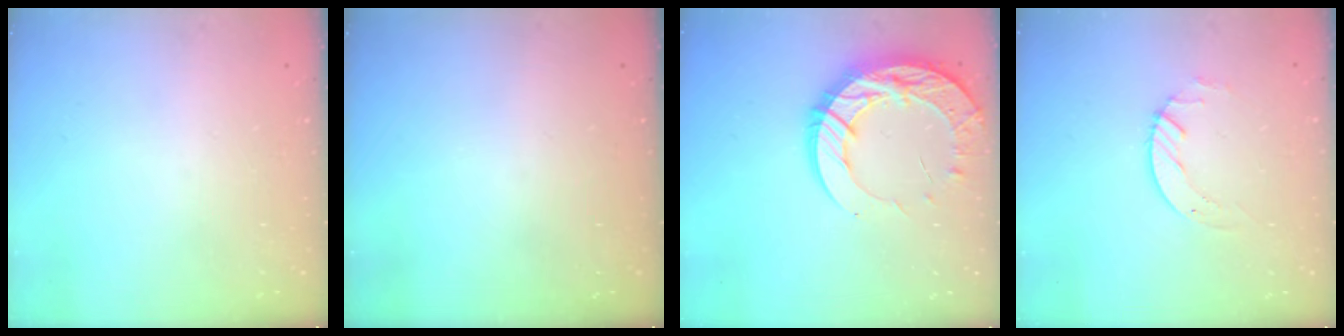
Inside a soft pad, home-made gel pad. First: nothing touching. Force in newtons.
{"total": 0.0}
{"total": 20.4, "press": 20.4, "slide": 1.6}
{"total": 4.2, "press": 4.1, "slide": 0.4}